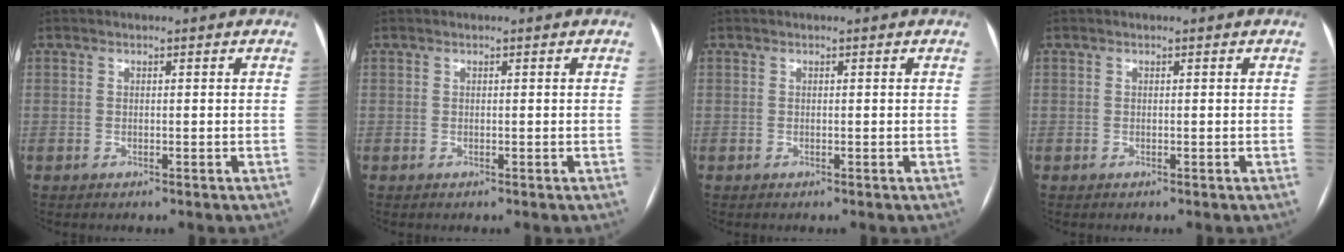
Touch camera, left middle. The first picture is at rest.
{"total": 0.0}
{"total": 0.0}
{"total": 0.0}